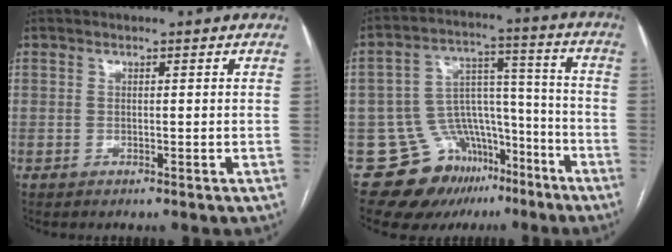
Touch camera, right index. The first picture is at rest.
{"total": 14.9, "force": [-10.1, 10.0, 4.5], "torque": [-0.059, 0.083, -0.148]}